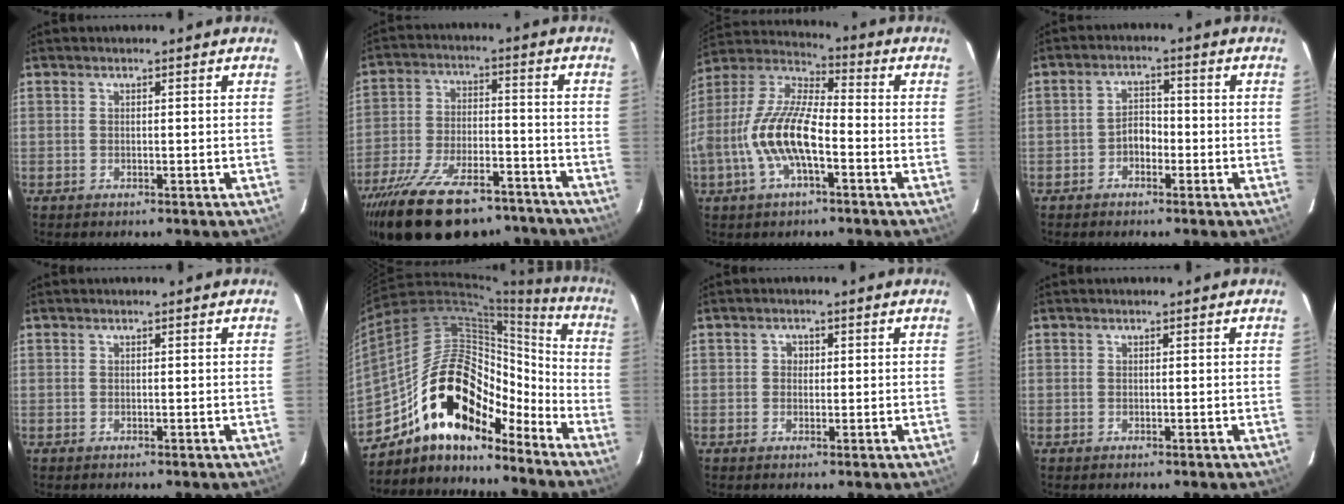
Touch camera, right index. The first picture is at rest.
{"total": 25.1, "force": [-19.7, 9.6, 12.3], "torque": [-0.248, -0.020, -0.296]}
{"total": 14.9, "force": [-4.4, 5.4, 13.2], "torque": [-0.270, -0.001, -0.086]}
{"total": 3.0, "force": [-1.7, 1.8, 1.7], "torque": [-0.032, 0.009, -0.030]}
{"total": 0.0}
{"total": 19.7, "force": [-13.4, 9.4, 11.0], "torque": [-0.182, 0.023, -0.227]}
{"total": 1.1, "force": [0.0, 1.1, 0.3], "torque": [-0.003, 0.003, -0.003]}
{"total": 0.0}